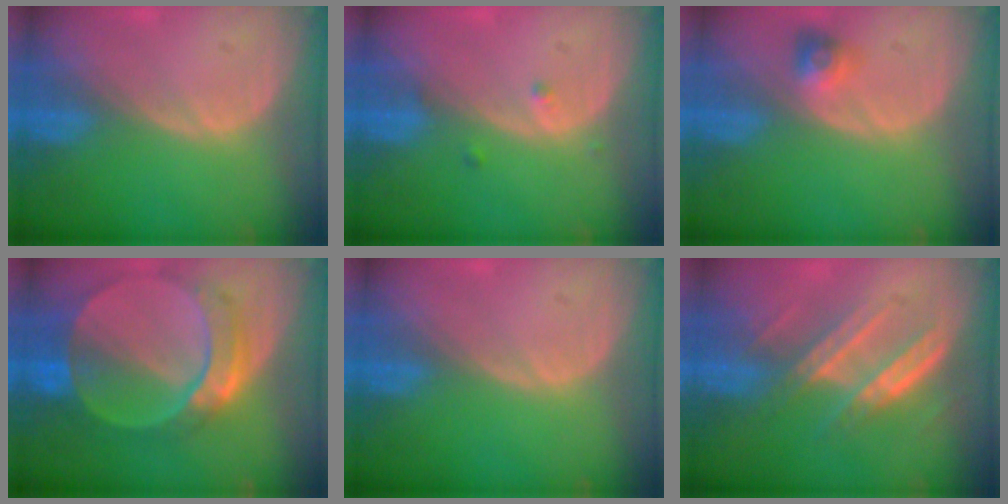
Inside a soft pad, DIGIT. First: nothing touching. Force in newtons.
{"total": 1.1, "press": 1.1, "slide": 0.1}
{"total": 3.0, "press": 2.7, "slide": 1.3}
{"total": 9.5, "press": 8.3, "slide": 4.4}
{"total": 0.0}
{"total": 6.6, "press": 6.4, "slide": 1.7}